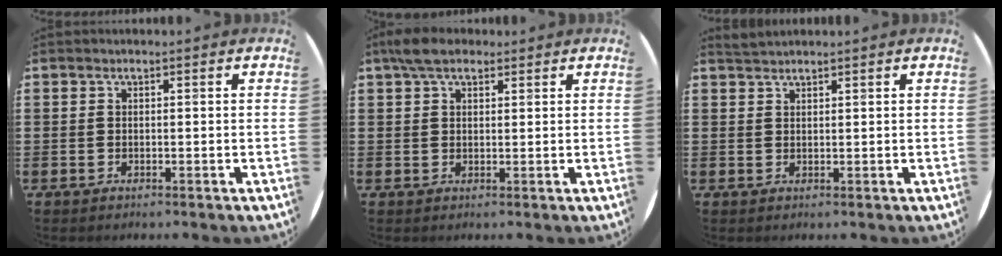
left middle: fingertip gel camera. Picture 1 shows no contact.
{"total": 4.0, "force": [2.9, 1.8, 2.1], "torque": [-0.048, 0.008, 0.053]}
{"total": 1.3, "force": [1.3, 0.0, 0.1], "torque": [-0.004, 0.001, 0.025]}